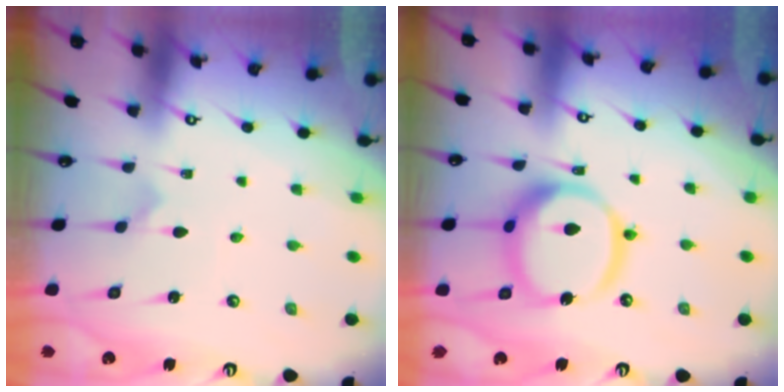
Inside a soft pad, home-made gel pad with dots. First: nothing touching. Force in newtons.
{"total": 15.4, "press": 15.4, "slide": 1.5}